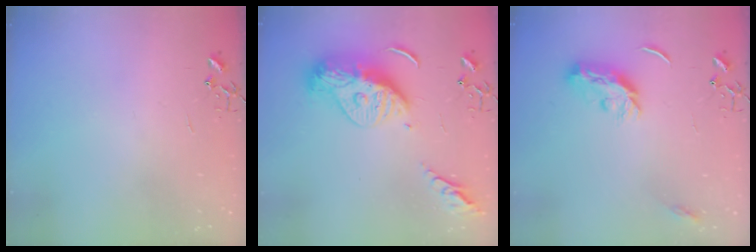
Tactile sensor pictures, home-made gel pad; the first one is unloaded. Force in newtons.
{"total": 16.9, "press": 16.8, "slide": 1.6}
{"total": 9.9, "press": 9.9, "slide": 0.3}